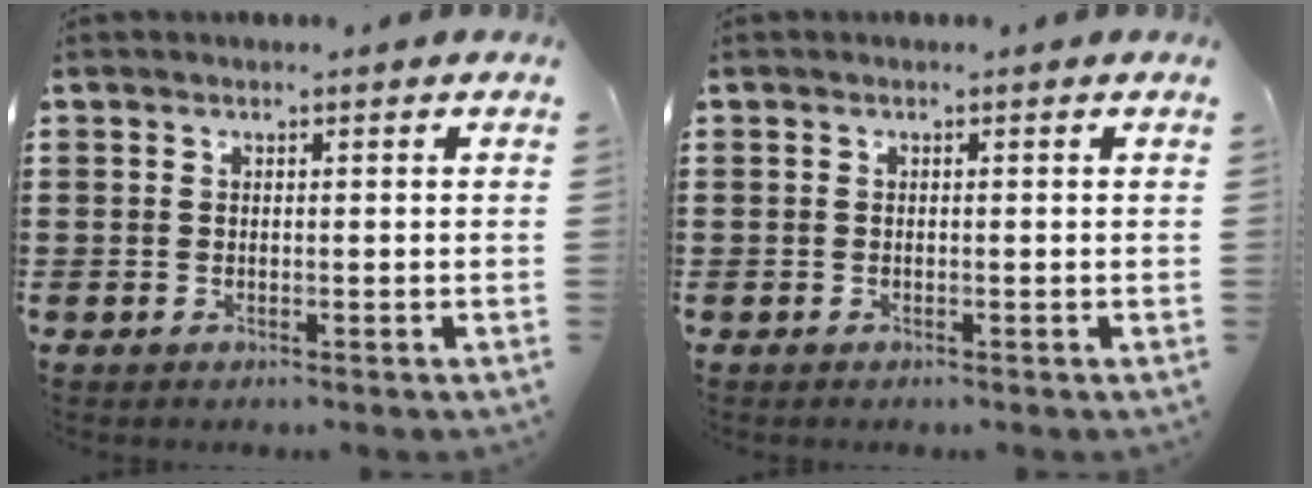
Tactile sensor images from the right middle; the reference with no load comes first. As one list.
[{"total": 0.0}]